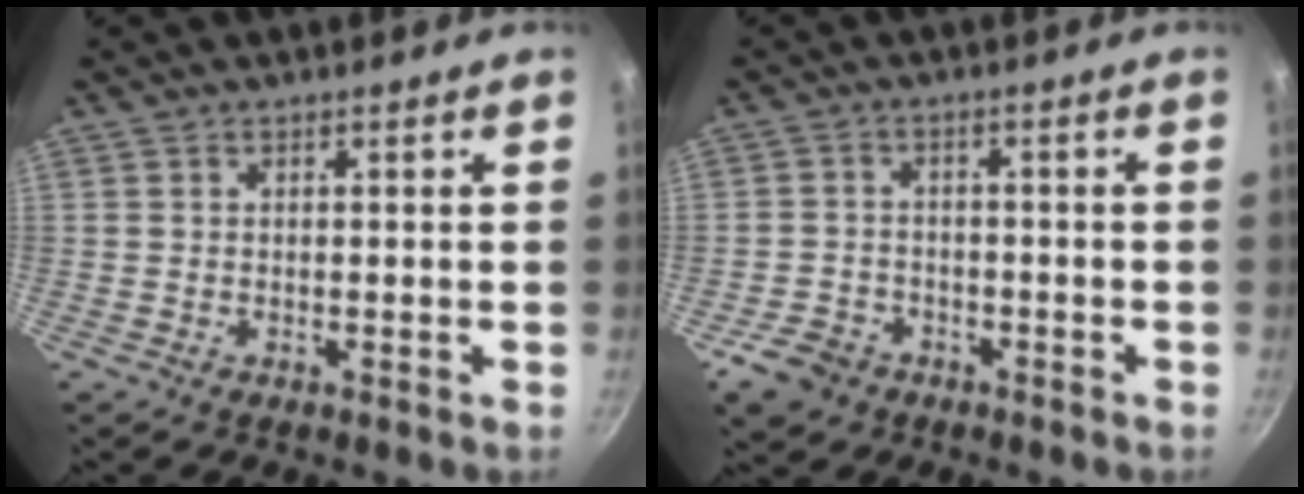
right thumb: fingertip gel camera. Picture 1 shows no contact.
{"total": 6.4, "force": [-3.6, 4.8, 2.3], "torque": [-0.039, 0.031, -0.056]}